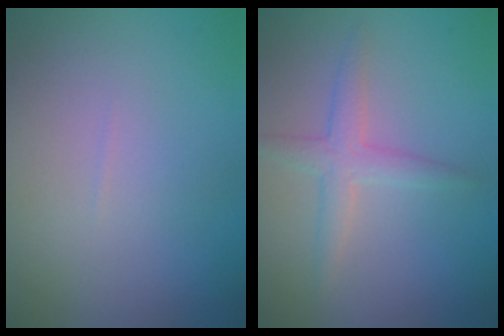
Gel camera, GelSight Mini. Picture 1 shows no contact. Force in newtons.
{"total": 2.4, "press": 2.4, "slide": 0.0}